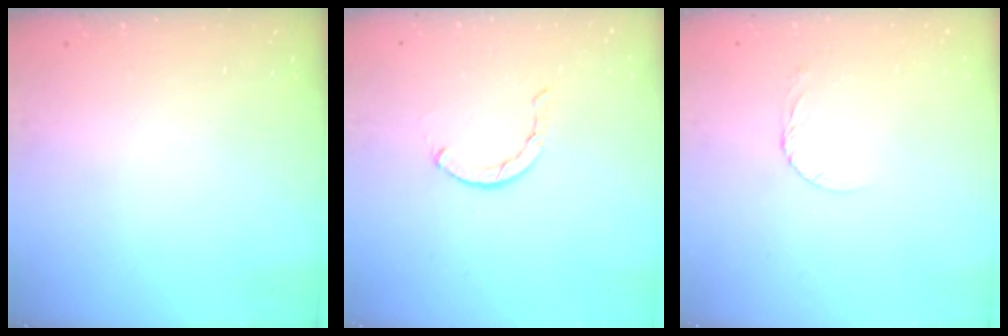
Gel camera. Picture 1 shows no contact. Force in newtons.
{"total": 1.6, "press": 1.5, "slide": 0.4}
{"total": 2.6, "press": 2.6, "slide": 0.1}